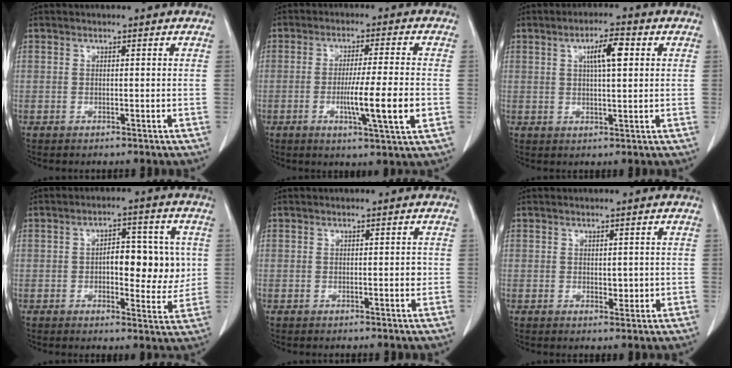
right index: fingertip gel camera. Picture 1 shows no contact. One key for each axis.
{"total": 9.6, "fx": -2.2, "fy": -0.5, "fz": 9.3, "tx": -0.154, "ty": -0.018, "tz": -0.039}
{"total": 5.3, "fx": 1.7, "fy": 1.0, "fz": 5.0, "tx": -0.086, "ty": 0.006, "tz": 0.029}
{"total": 9.2, "fx": 0.4, "fy": 4.2, "fz": 8.2, "tx": -0.105, "ty": 0.016, "tz": 0.011}
{"total": 1.0, "fx": -0.1, "fy": 0.3, "fz": 0.9, "tx": -0.012, "ty": 0.000, "tz": 0.000}
{"total": 2.1, "fx": 0.1, "fy": 1.3, "fz": 1.6, "tx": -0.019, "ty": -0.004, "tz": 0.005}